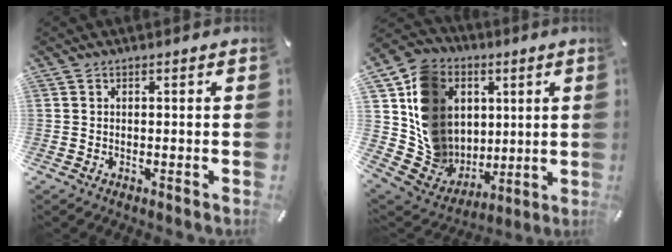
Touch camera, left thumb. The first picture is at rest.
{"total": 16.5, "force": [2.9, 15.3, 5.4], "torque": [-0.075, -0.025, 0.078]}